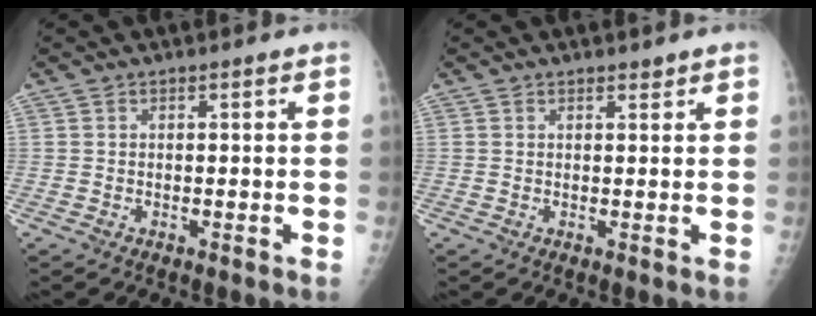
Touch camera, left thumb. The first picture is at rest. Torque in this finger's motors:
{"motor_torque": [-0.30, 0.02, -0.16, 0.26, -0.03]}